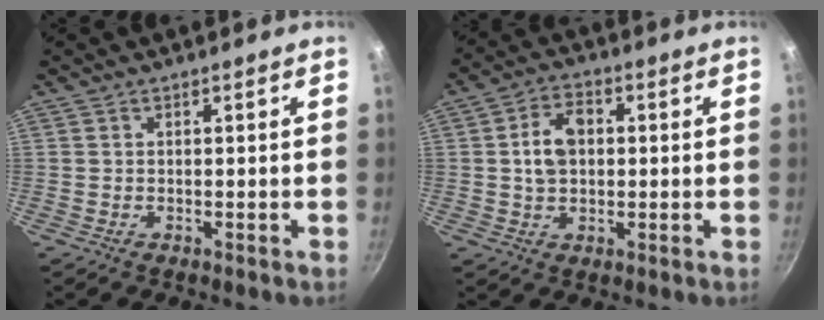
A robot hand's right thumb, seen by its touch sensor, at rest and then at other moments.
{"total": 7.8, "force": [0.8, 5.4, 5.5], "torque": [-0.080, 0.014, 0.010]}